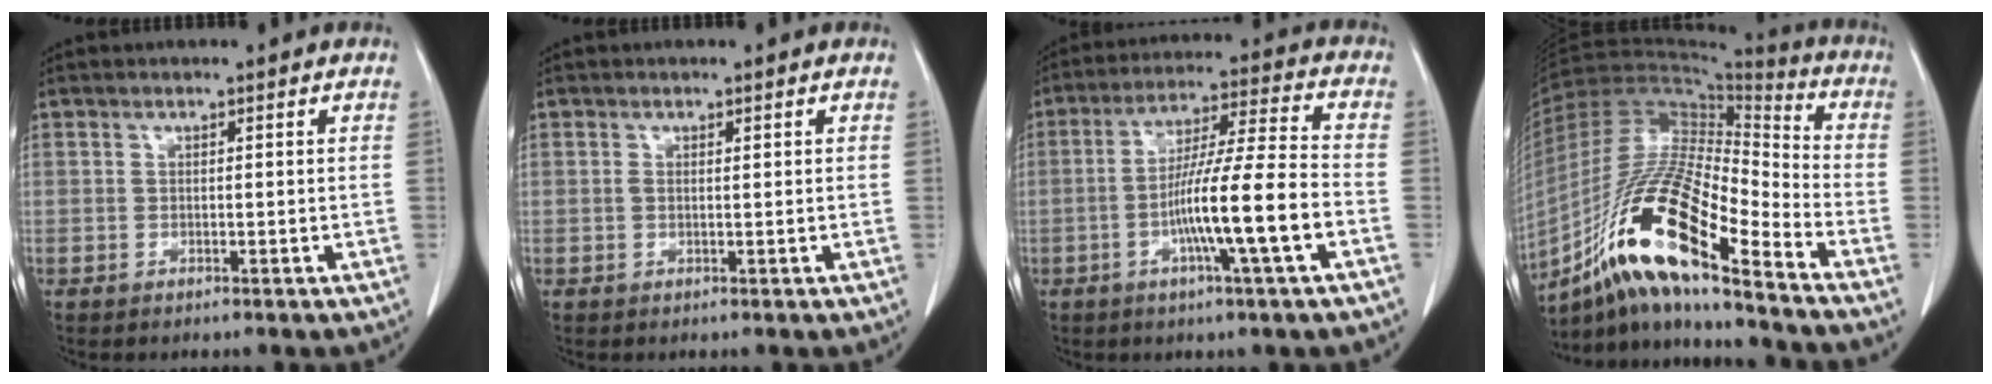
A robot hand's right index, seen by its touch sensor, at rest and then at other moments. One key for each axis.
{"total": 0.7, "fx": 0.1, "fy": 0.2, "fz": 0.7, "tx": -0.018, "ty": 0.005, "tz": 0.003}
{"total": 13.1, "fx": -4.1, "fy": -0.7, "fz": 12.4, "tx": -0.221, "ty": 0.000, "tz": -0.077}
{"total": 18.0, "fx": -11.7, "fy": 2.4, "fz": 13.5, "tx": -0.264, "ty": -0.008, "tz": -0.212}